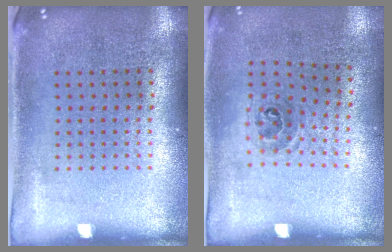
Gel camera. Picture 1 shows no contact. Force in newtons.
{"total": 1.0, "press": 0.7, "slide": 0.8}